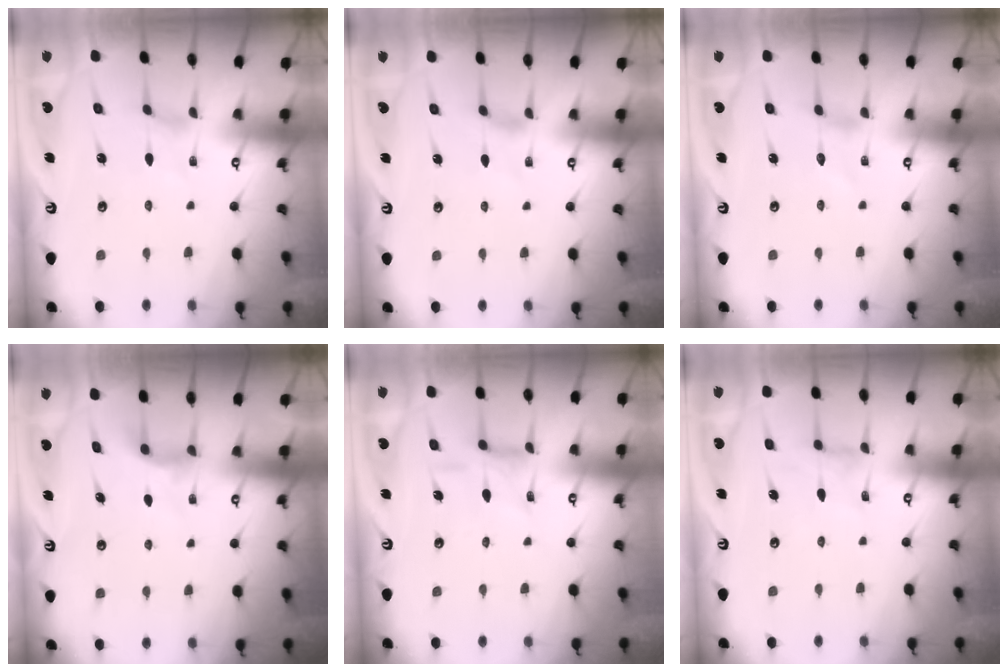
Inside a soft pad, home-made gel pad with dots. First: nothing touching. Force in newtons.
{"total": 0.7, "press": 0.6, "slide": 0.3}
{"total": 0.0}
{"total": 4.2, "press": 4.2, "slide": 0.6}
{"total": 5.9, "press": 5.9, "slide": 0.5}
{"total": 0.8, "press": 0.7, "slide": 0.3}